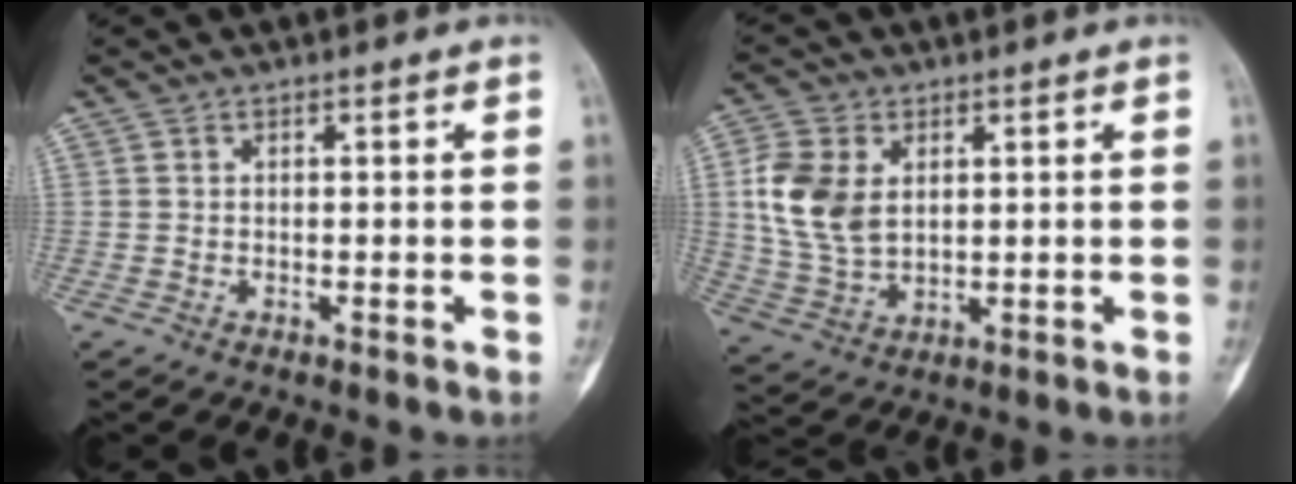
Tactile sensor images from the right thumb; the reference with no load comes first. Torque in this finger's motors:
{"motor_torque": [0.72, 1.05, 0.66, 0.30, 0.14]}